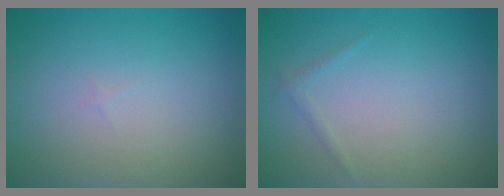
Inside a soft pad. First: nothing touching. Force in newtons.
{"total": 0.6, "press": 0.6, "slide": 0.0}